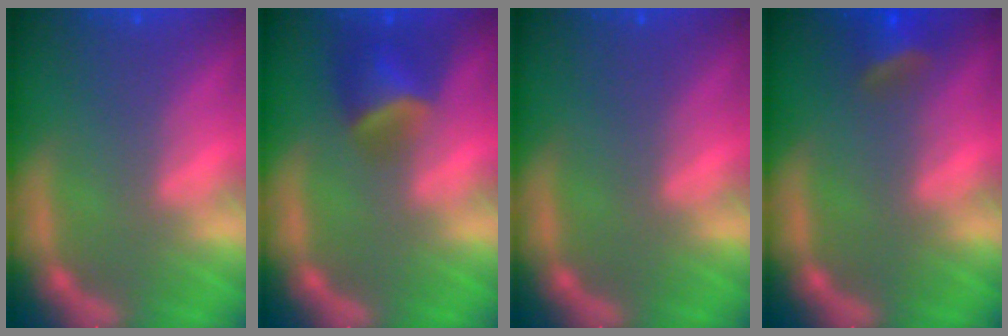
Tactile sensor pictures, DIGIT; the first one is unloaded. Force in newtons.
{"total": 4.0}
{"total": 0.0}
{"total": 2.9}